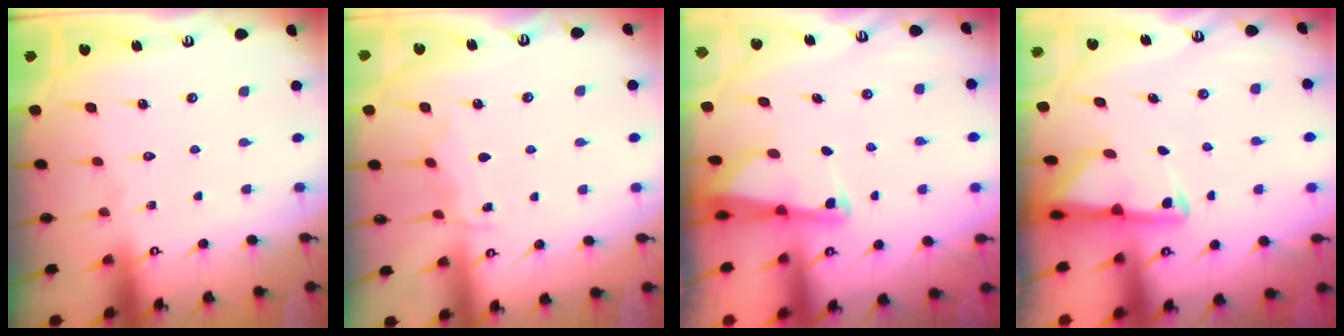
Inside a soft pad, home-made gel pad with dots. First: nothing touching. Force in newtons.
{"total": 5.8, "press": 5.7, "slide": 0.8}
{"total": 2.6, "press": 2.6, "slide": 0.3}
{"total": 3.0, "press": 2.9, "slide": 0.6}